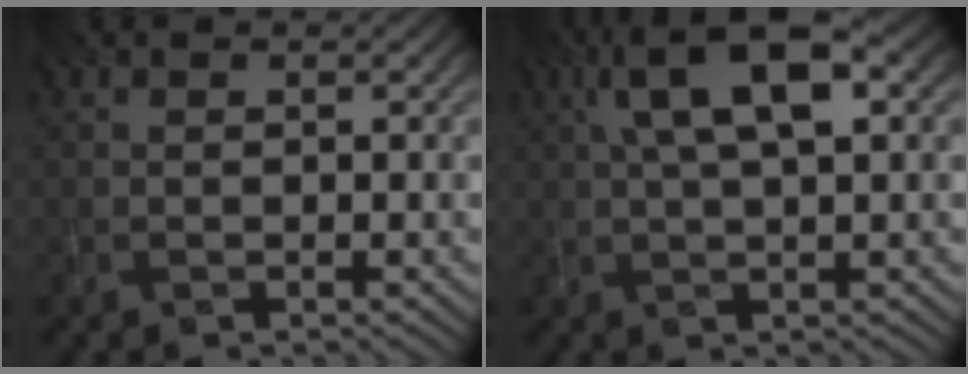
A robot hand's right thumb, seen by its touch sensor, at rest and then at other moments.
{"total": 10.0, "force": [3.2, 3.5, 8.8], "torque": [-0.165, 0.017, 0.050]}